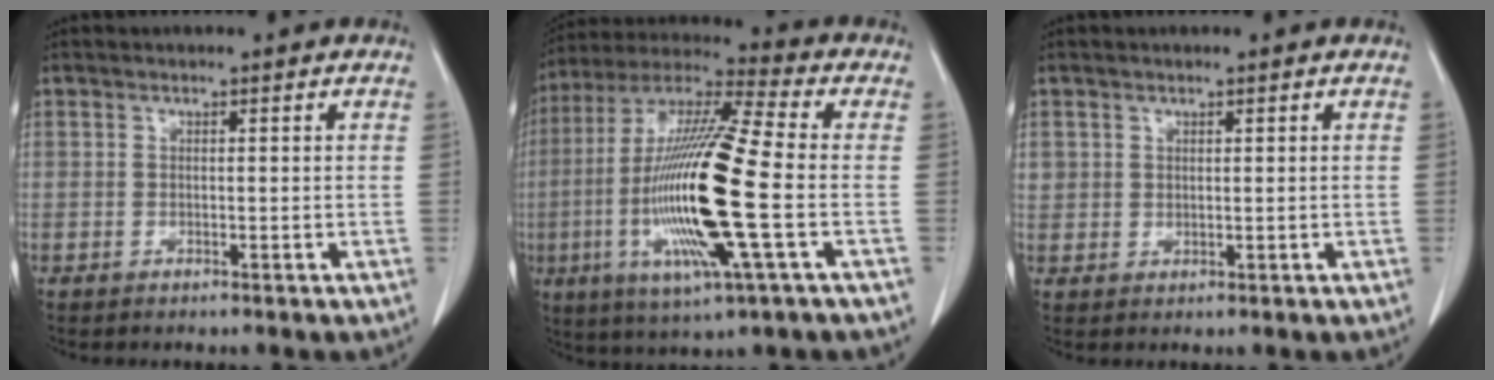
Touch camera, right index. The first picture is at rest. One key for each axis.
{"total": 21.0, "fx": -3.9, "fy": 1.5, "fz": 20.6, "tx": -0.434, "ty": -0.017, "tz": -0.076}
{"total": 2.5, "fx": 0.9, "fy": 2.2, "fz": 0.6, "tx": -0.010, "ty": 0.005, "tz": 0.019}